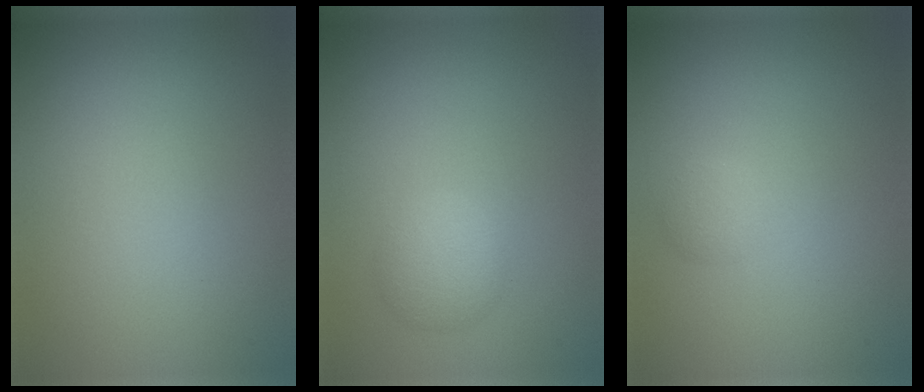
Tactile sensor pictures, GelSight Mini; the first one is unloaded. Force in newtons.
{"total": 2.4, "press": 2.4, "slide": 0.0}
{"total": 1.1, "press": 1.1, "slide": 0.1}